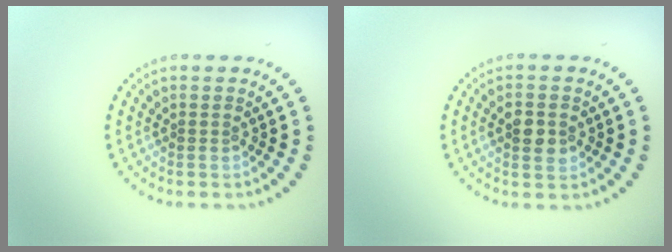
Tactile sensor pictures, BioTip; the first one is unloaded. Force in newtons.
{"total": 2.5, "press": 2.5, "slide": 0.0}